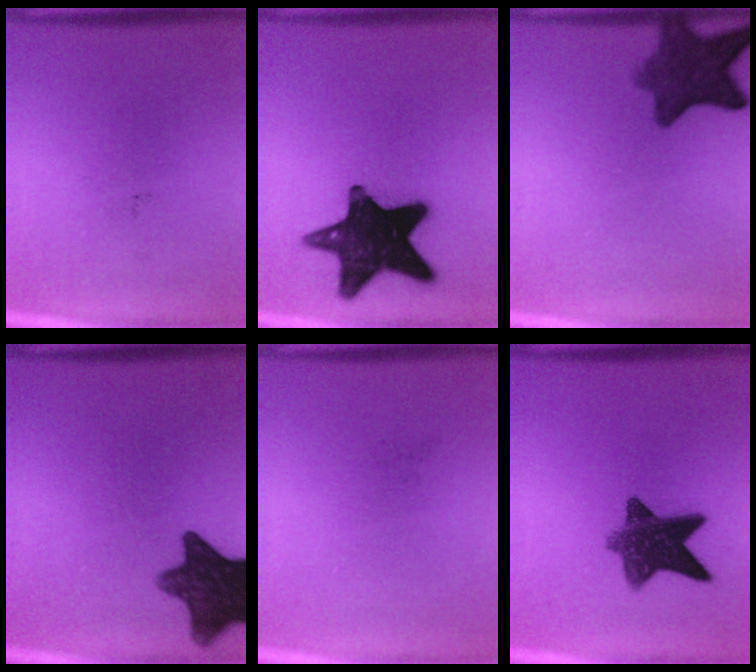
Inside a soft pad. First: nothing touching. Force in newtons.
{"total": 16.7}
{"total": 9.1}
{"total": 12.5}
{"total": 0.0}
{"total": 9.9}